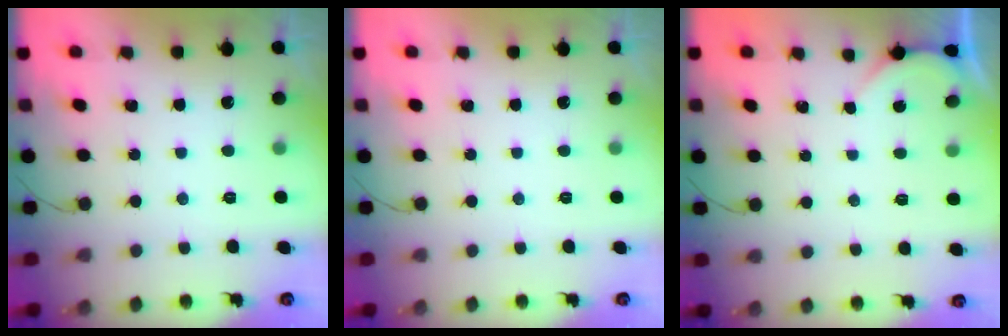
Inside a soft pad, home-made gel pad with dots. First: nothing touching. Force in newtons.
{"total": 0.0}
{"total": 0.8, "press": 0.8, "slide": 0.1}